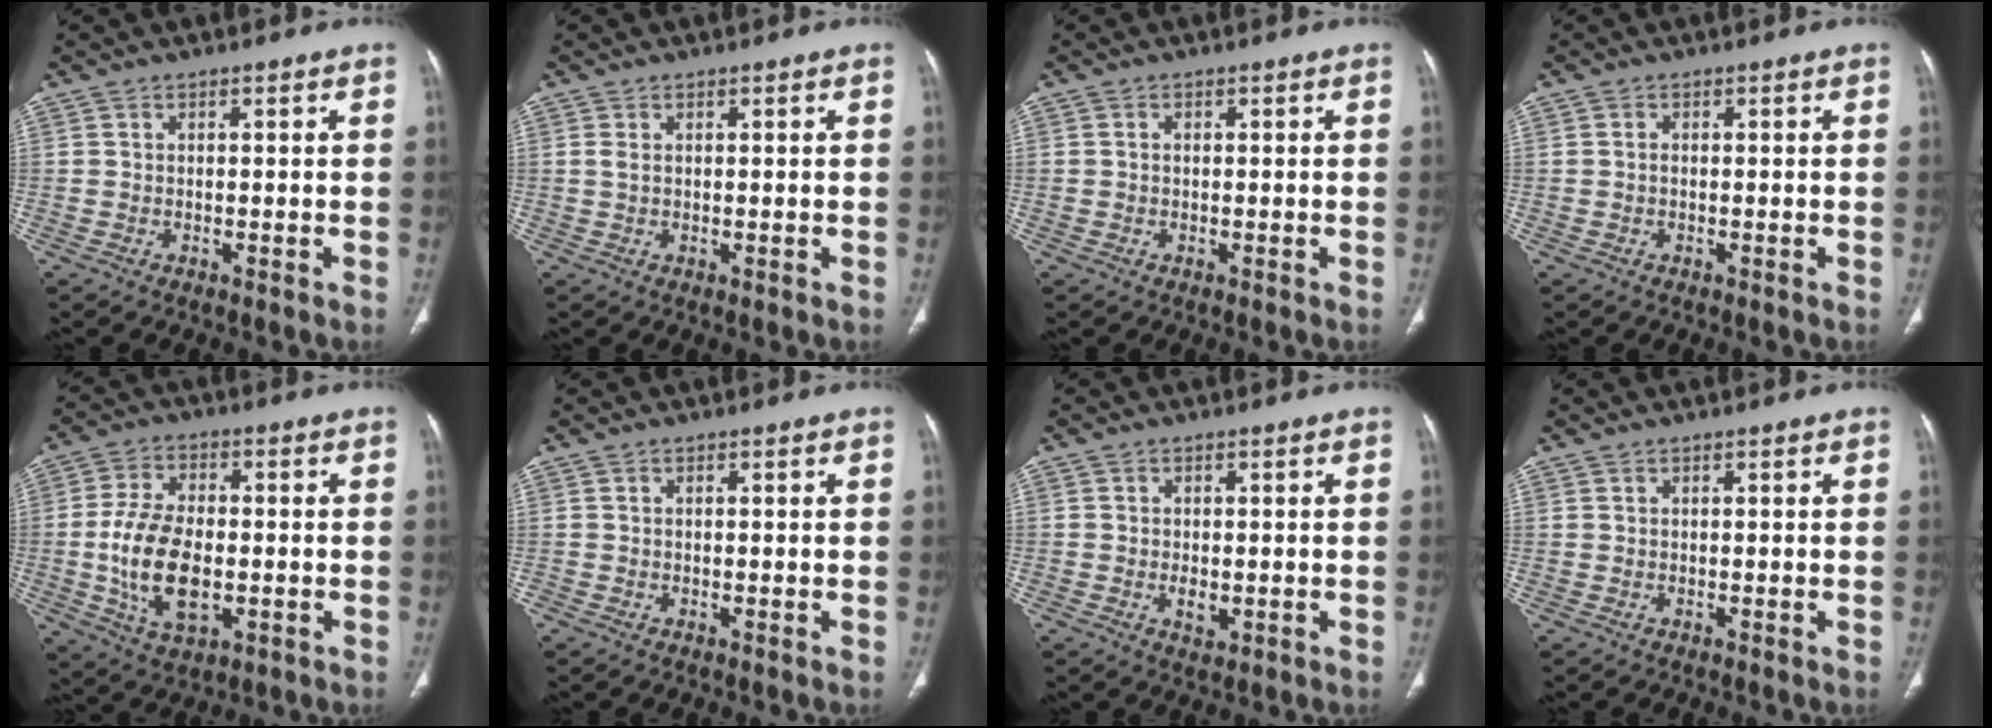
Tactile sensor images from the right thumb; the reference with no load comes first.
{"total": 1.1, "force": [0.3, 0.5, 0.9], "torque": [-0.025, 0.000, 0.010]}
{"total": 0.7, "force": [0.1, 0.5, 0.4], "torque": [-0.009, 0.002, 0.002]}
{"total": 0.6, "force": [0.0, 0.4, 0.5], "torque": [-0.011, 0.001, -0.001]}
{"total": 13.4, "force": [-2.0, 7.7, 10.8], "torque": [-0.193, 0.003, -0.030]}
{"total": 0.0}
{"total": 2.7, "force": [-0.6, 1.8, 1.9], "torque": [-0.024, 0.001, -0.005]}
{"total": 0.0}